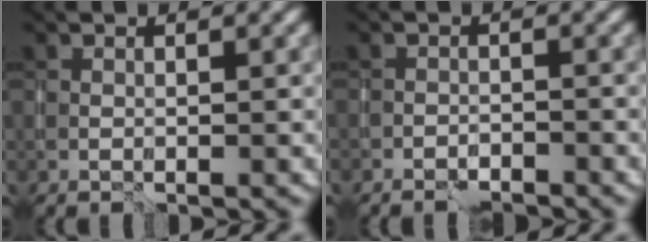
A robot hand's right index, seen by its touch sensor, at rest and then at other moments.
{"total": 1.4, "force": [-1.4, 0.1, -0.2], "torque": [0.005, 0.001, -0.028]}